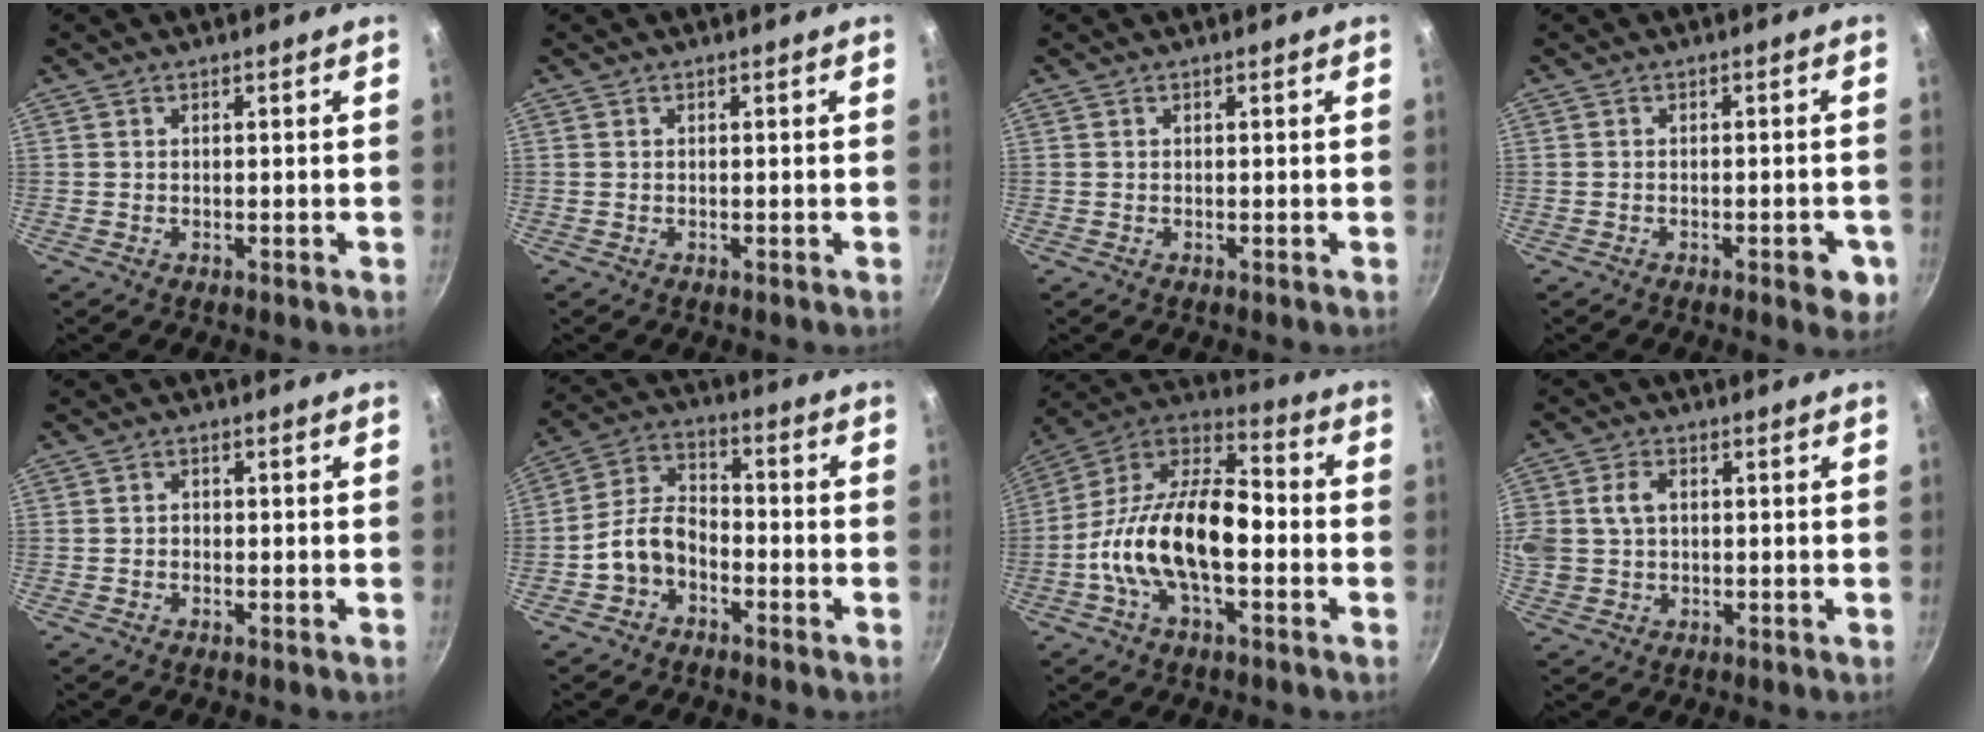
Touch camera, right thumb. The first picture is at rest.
{"total": 0.0}
{"total": 0.0}
{"total": 5.0, "force": [-2.1, 1.9, 4.1], "torque": [-0.037, 0.008, -0.023]}
{"total": 1.2, "force": [-0.4, 1.0, 0.6], "torque": [-0.009, 0.005, -0.007]}
{"total": 8.5, "force": [-3.7, 5.8, 5.0], "torque": [-0.077, 0.048, -0.080]}
{"total": 20.6, "force": [-3.7, 10.5, 17.4], "torque": [-0.294, 0.048, -0.087]}
{"total": 8.7, "force": [1.3, 6.8, 5.3], "torque": [-0.108, 0.014, 0.025]}